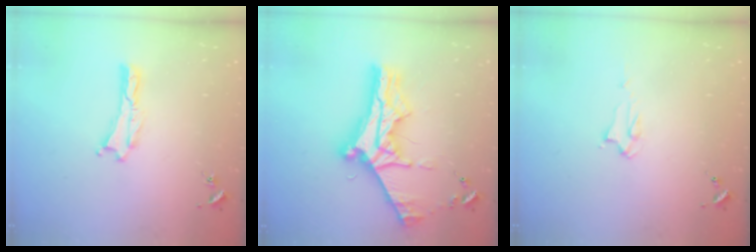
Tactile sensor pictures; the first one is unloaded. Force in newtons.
{"total": 10.9, "press": 10.8, "slide": 1.0}
{"total": 2.2, "press": 2.2, "slide": 0.2}